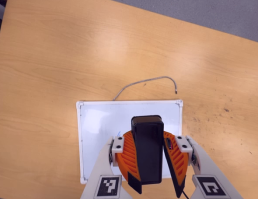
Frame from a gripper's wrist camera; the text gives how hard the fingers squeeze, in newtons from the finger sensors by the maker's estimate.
{"total": 10.4, "left": 10.3, "right": 10.5}